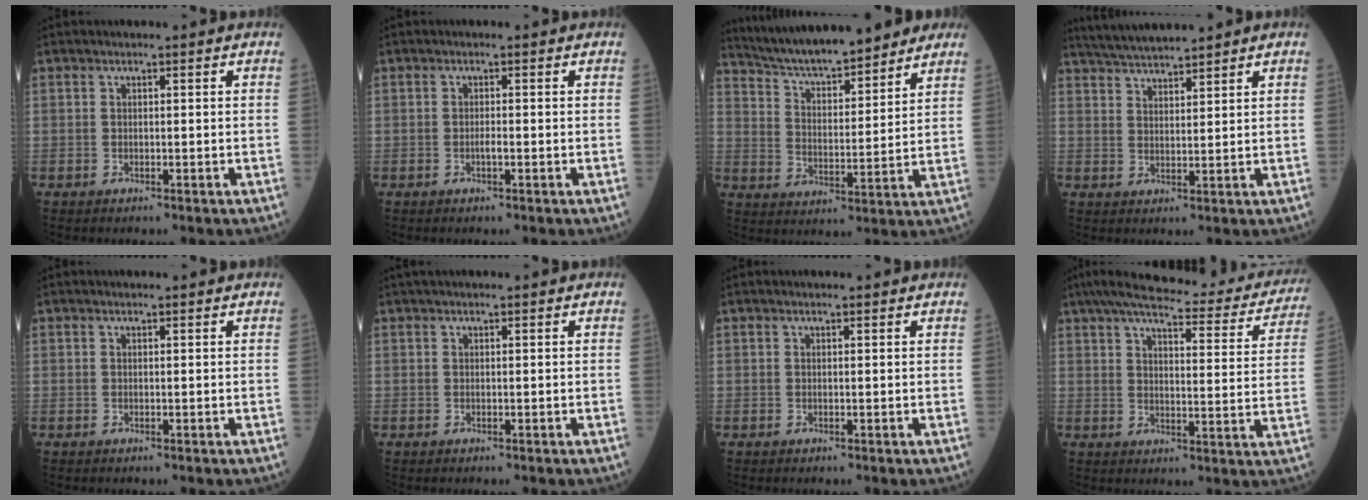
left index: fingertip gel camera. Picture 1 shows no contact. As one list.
[{"total": 0.9, "force": [-0.3, 0.1, 0.8], "torque": [-0.017, 0.001, -0.006]}, {"total": 17.3, "force": [15.3, 2.7, 7.5], "torque": [-0.122, 0.015, 0.241]}, {"total": 7.1, "force": [6.6, 0.0, 2.5], "torque": [-0.052, 0.024, 0.122]}, {"total": 1.5, "force": [1.4, 0.1, 0.6], "torque": [-0.011, 0.012, 0.018]}, {"total": 4.1, "force": [3.5, 0.4, 2.0], "torque": [-0.025, 0.036, 0.047]}, {"total": 2.1, "force": [1.9, 0.2, 0.8], "torque": [-0.012, 0.014, 0.022]}, {"total": 26.5, "force": [22.9, 5.0, 12.4], "torque": [-0.184, -0.009, 0.276]}]